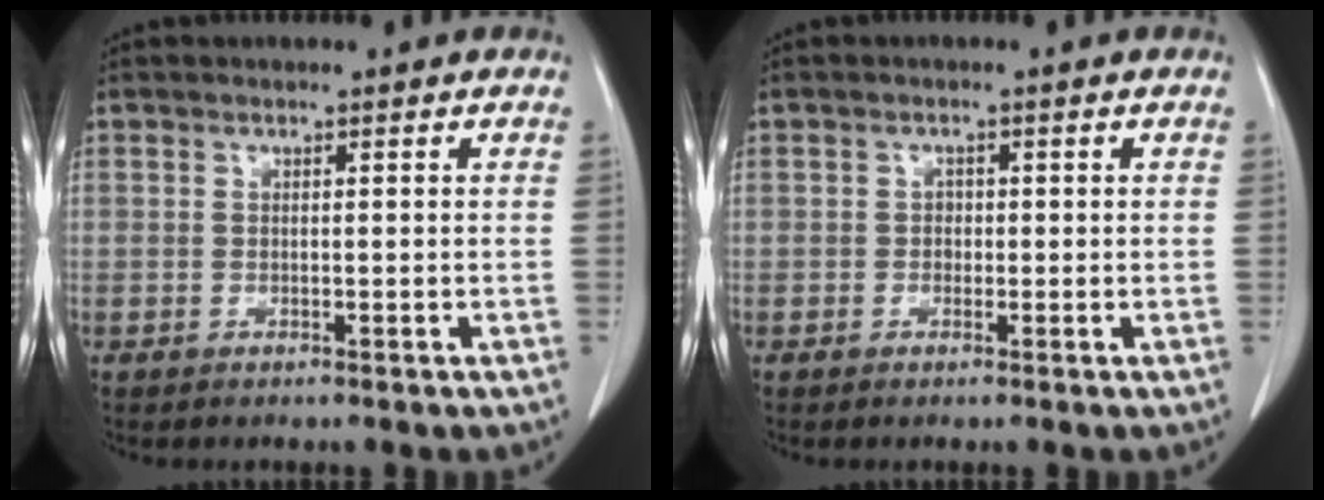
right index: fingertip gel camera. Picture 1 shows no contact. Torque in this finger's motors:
{"motor_torque": [0.15, -0.07, 0.00, 0.01]}